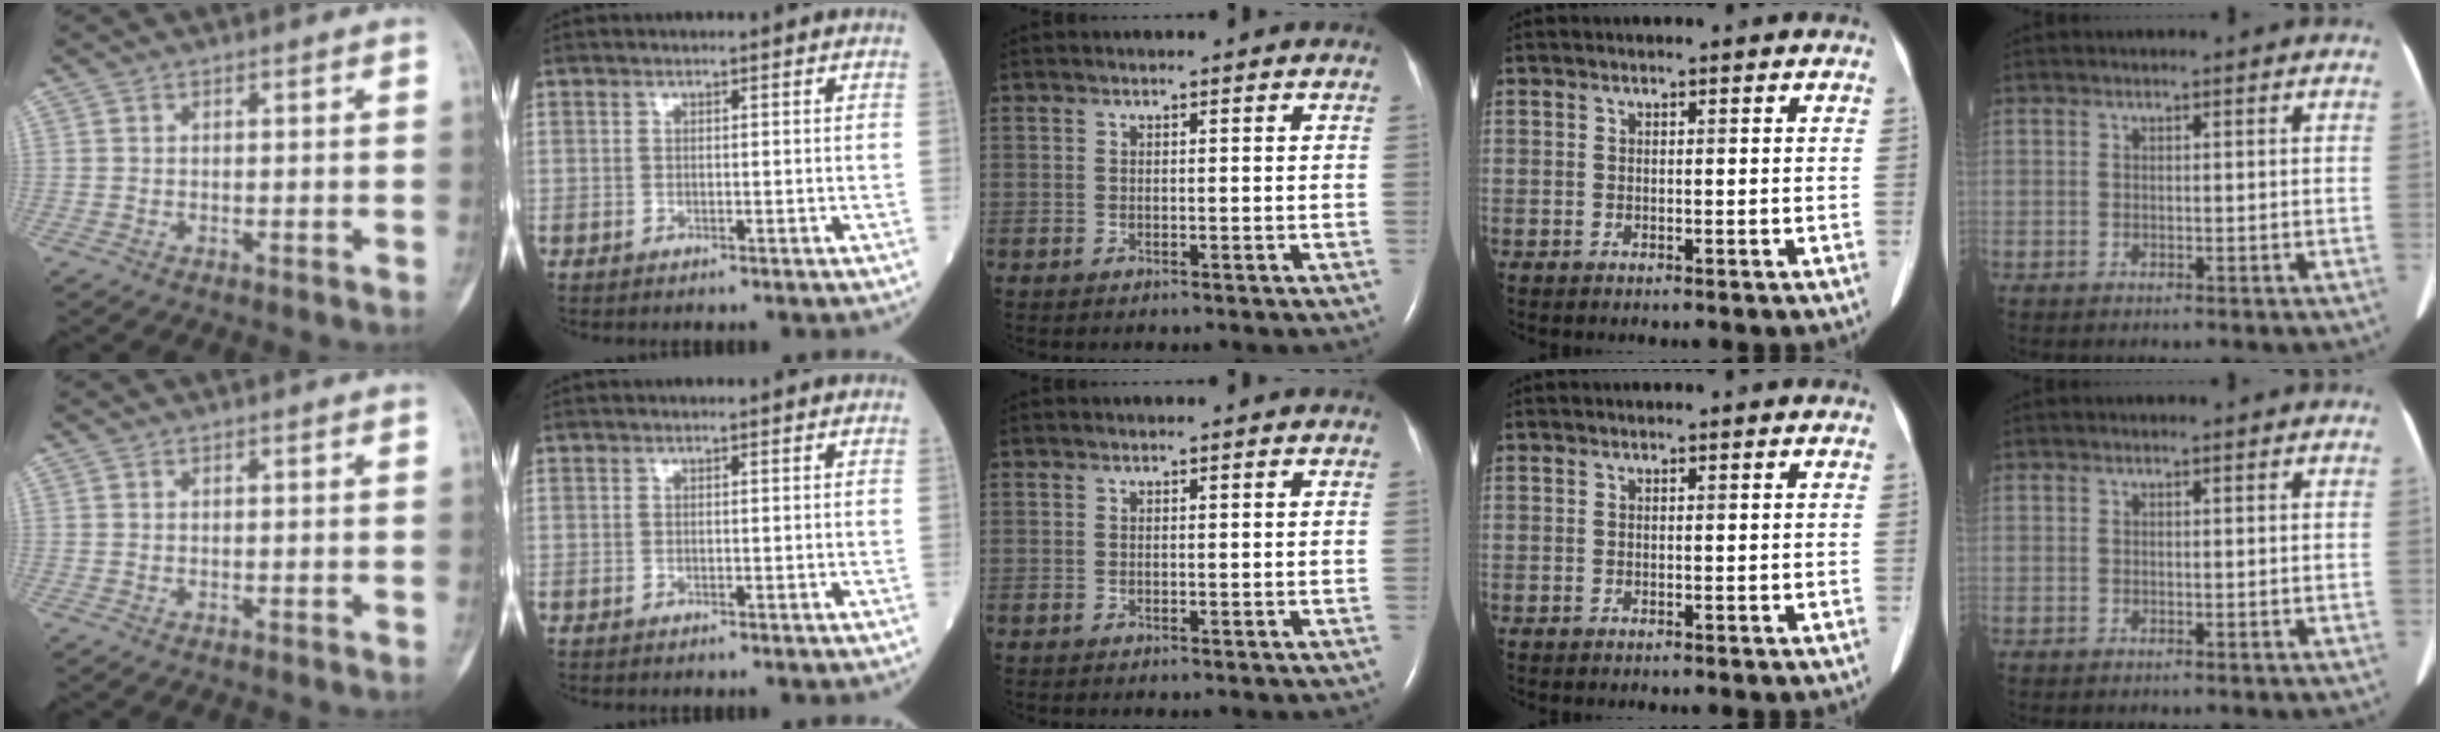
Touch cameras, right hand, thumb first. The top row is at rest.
{}